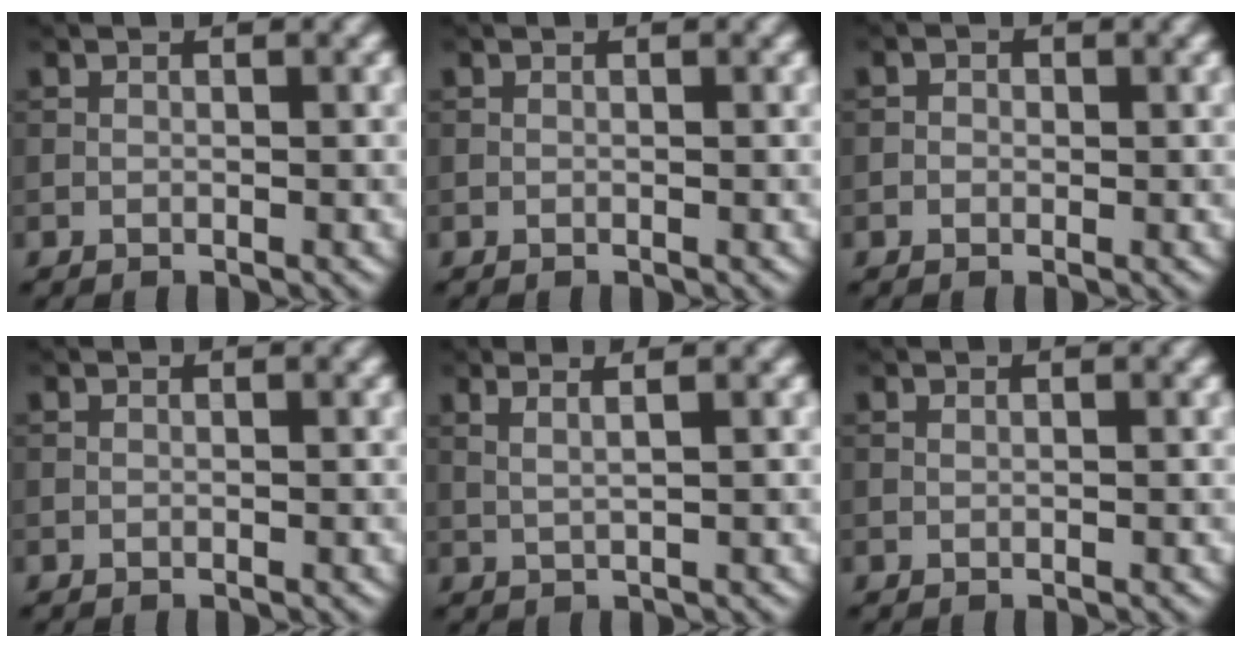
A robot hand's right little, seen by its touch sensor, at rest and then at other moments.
{"total": 0.0}
{"total": 0.8, "force": [0.0, 0.7, 0.4], "torque": [-0.006, -0.003, -0.005]}
{"total": 0.0}
{"total": 2.9, "force": [1.6, 1.0, 2.2], "torque": [-0.024, 0.006, 0.002]}
{"total": 0.0}